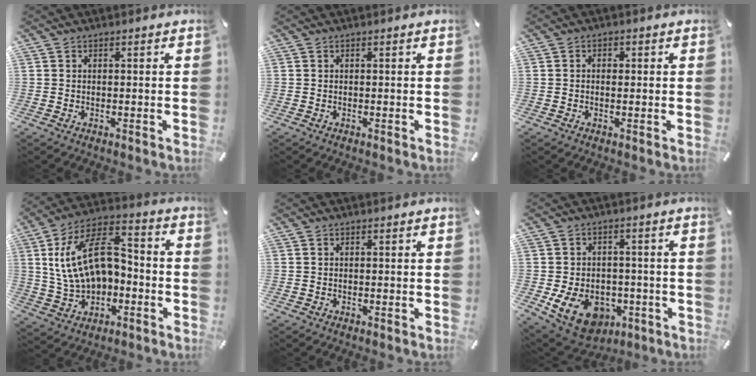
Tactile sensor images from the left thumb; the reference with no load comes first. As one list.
[{"total": 0.0}, {"total": 1.5, "force": [-0.1, 1.1, 1.1], "torque": [-0.014, 0.000, -0.004]}, {"total": 17.8, "force": [1.6, 11.9, 13.1], "torque": [-0.252, 0.009, 0.027]}, {"total": 0.0}, {"total": 12.1, "force": [-4.3, 9.1, 6.7], "torque": [-0.122, 0.020, -0.073]}]